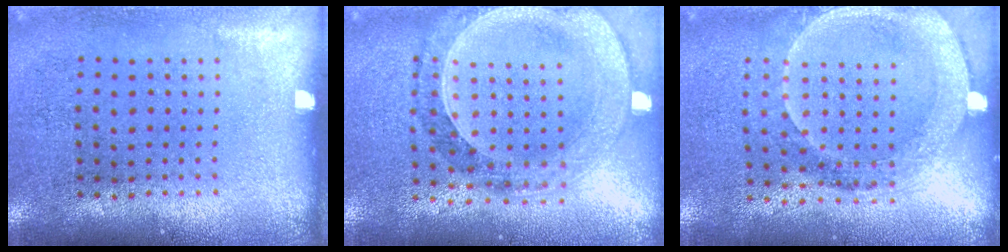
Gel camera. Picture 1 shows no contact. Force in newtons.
{"total": 1.5, "press": 1.4, "slide": 0.4}
{"total": 1.8, "press": 1.6, "slide": 0.8}